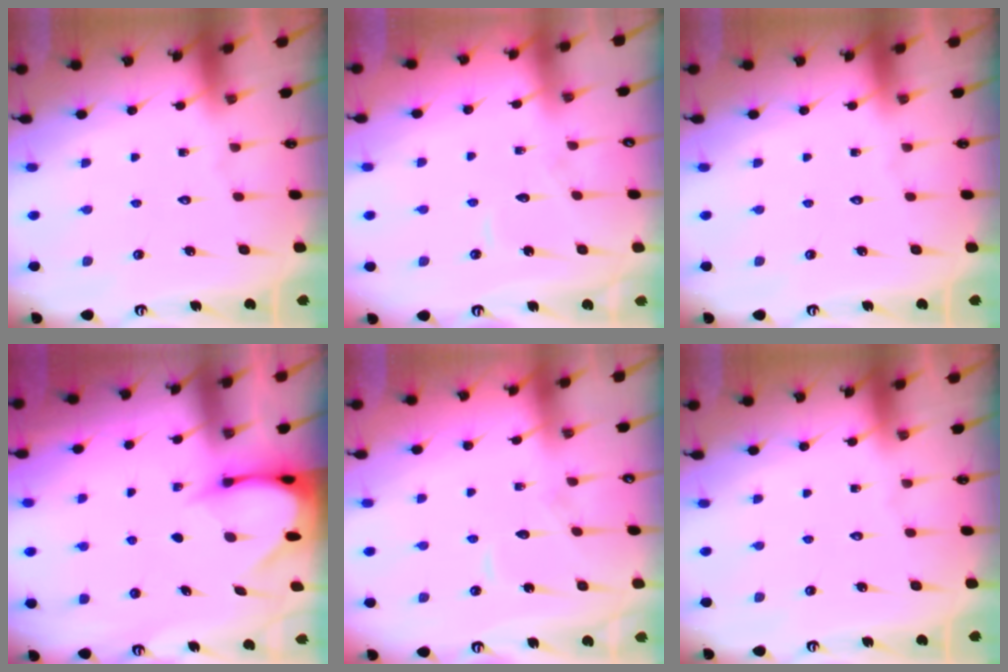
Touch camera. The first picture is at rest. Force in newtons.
{"total": 4.1, "press": 4.1, "slide": 0.5}
{"total": 0.0}
{"total": 3.3, "press": 3.3, "slide": 0.2}
{"total": 5.3, "press": 5.2, "slide": 0.7}
{"total": 0.0}